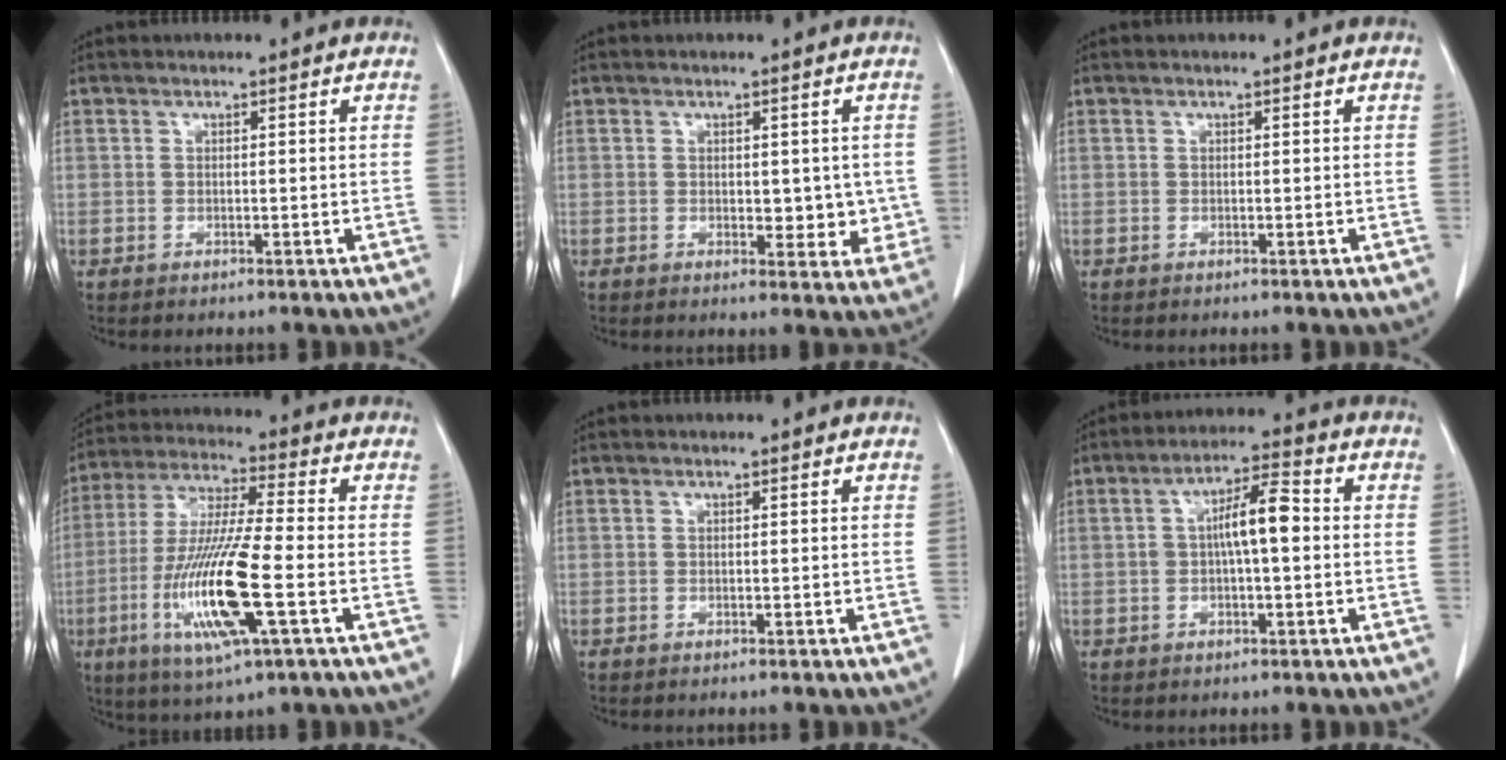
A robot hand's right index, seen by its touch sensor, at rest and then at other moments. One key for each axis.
{"total": 4.9, "fx": 0.1, "fy": 3.0, "fz": 3.9, "tx": -0.024, "ty": -0.003, "tz": 0.008}
{"total": 0.0}
{"total": 16.0, "fx": -4.5, "fy": 1.1, "fz": 15.3, "tx": -0.311, "ty": -0.019, "tz": -0.082}
{"total": 0.0}
{"total": 6.9, "fx": 0.4, "fy": 1.7, "fz": 6.7, "tx": -0.117, "ty": 0.023, "tz": 0.006}